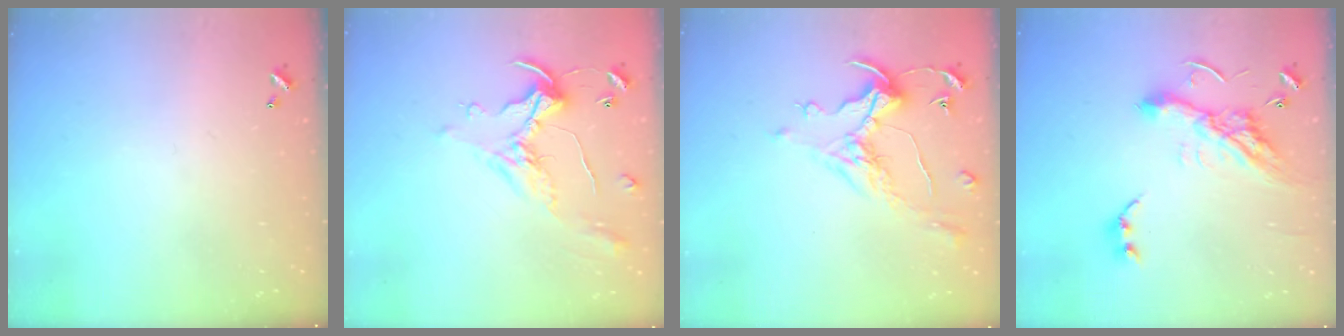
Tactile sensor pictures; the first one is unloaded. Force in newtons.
{"total": 1.1, "press": 0.8, "slide": 0.8}
{"total": 0.9, "press": 0.7, "slide": 0.5}
{"total": 14.9, "press": 14.8, "slide": 1.5}